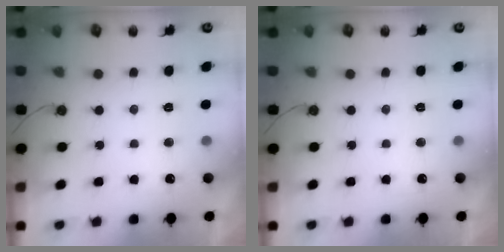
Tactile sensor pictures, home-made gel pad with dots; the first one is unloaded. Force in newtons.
{"total": 0.0}